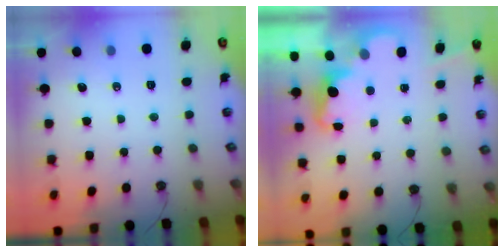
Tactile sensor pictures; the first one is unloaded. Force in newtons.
{"total": 2.5, "press": 2.4, "slide": 0.5}